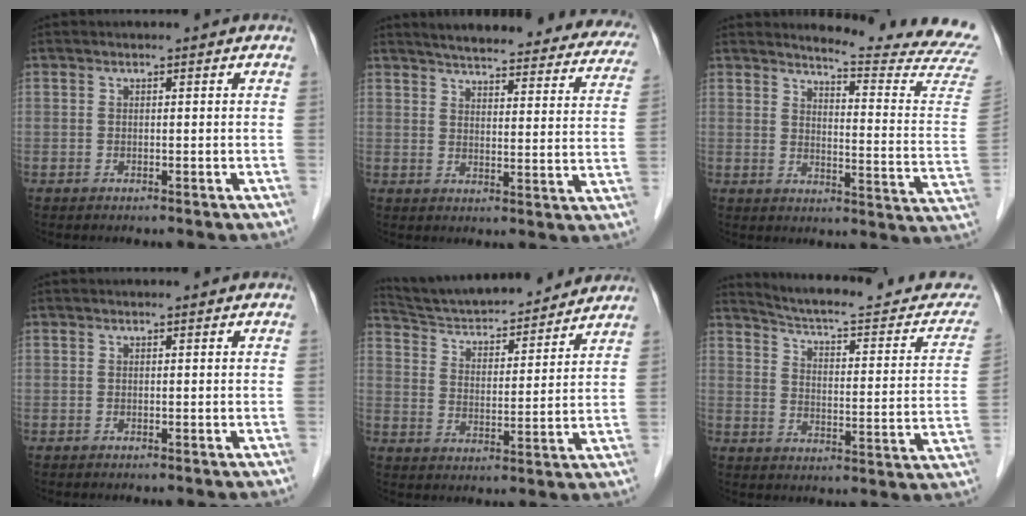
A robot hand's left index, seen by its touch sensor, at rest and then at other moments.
{"total": 28.5, "force": [25.7, 5.5, 10.9], "torque": [-0.146, -0.045, 0.292]}
{"total": 17.2, "force": [16.6, -2.1, 3.7], "torque": [-0.055, -0.154, 0.180]}
{"total": 0.0}
{"total": 18.2, "force": [17.0, 3.0, 5.8], "torque": [-0.094, 0.016, 0.259]}
{"total": 21.0, "force": [19.4, 3.2, 7.3], "torque": [-0.092, -0.042, 0.240]}